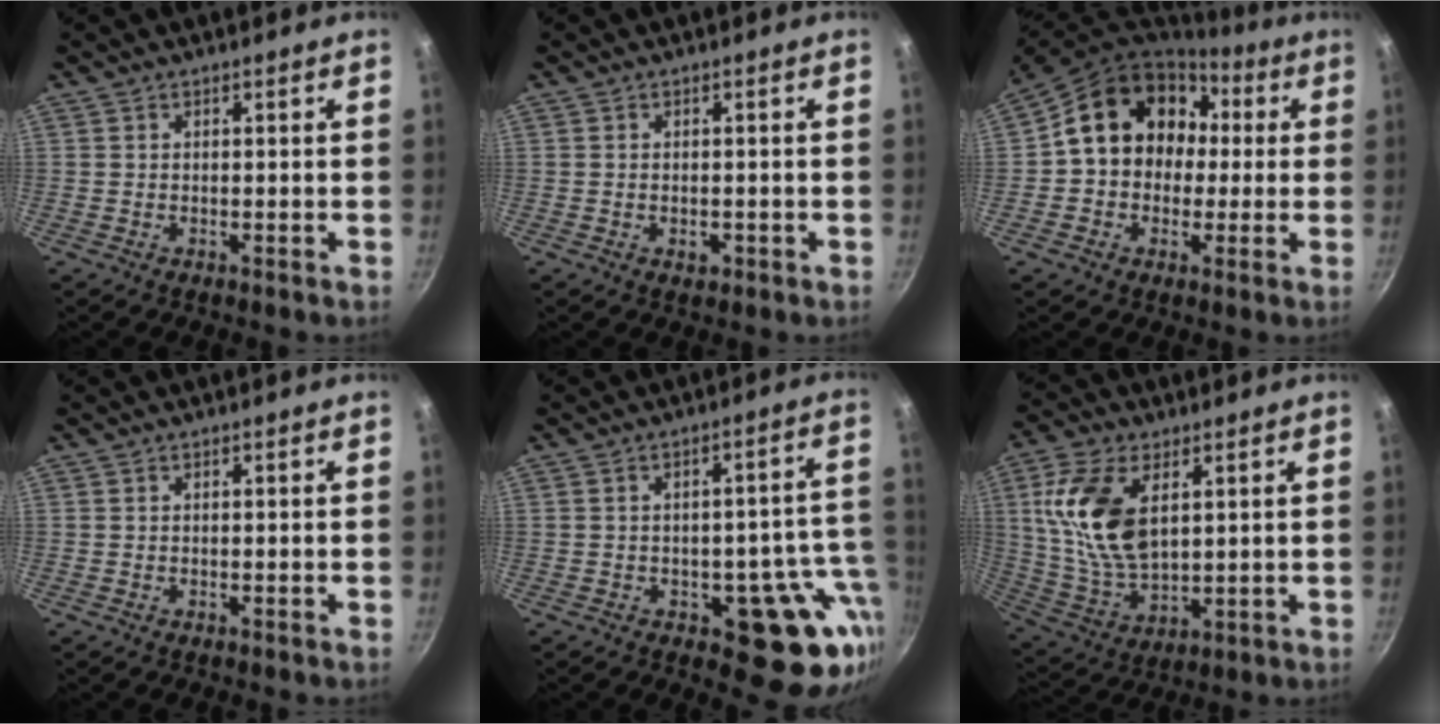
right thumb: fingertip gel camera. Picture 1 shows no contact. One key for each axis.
{"total": 1.8, "fx": -0.6, "fy": 1.2, "fz": 1.2, "tx": -0.017, "ty": 0.000, "tz": -0.010}
{"total": 17.1, "fx": 1.8, "fy": 14.3, "fz": 9.3, "tx": -0.120, "ty": 0.053, "tz": 0.021}
{"total": 0.0}
{"total": 14.8, "fx": -4.0, "fy": 8.1, "fz": 11.7, "tx": -0.063, "ty": 0.022, "tz": -0.043}
{"total": 16.2, "fx": 4.4, "fy": 9.1, "fz": 12.7, "tx": -0.236, "ty": -0.014, "tz": 0.095}